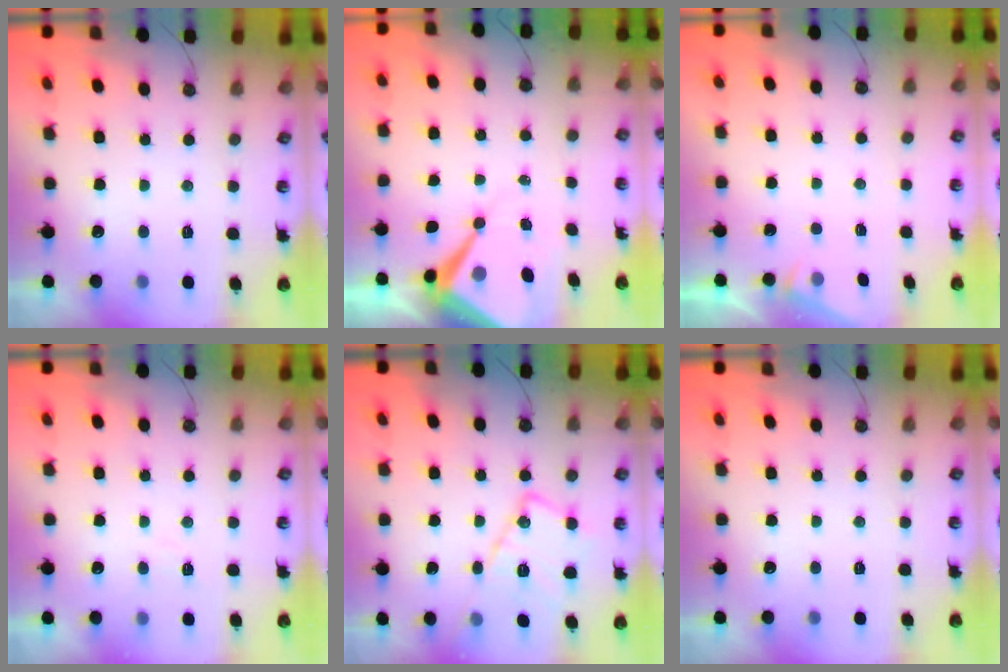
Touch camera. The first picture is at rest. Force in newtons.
{"total": 9.4, "press": 9.3, "slide": 0.8}
{"total": 3.6, "press": 3.5, "slide": 0.4}
{"total": 3.4, "press": 3.4, "slide": 0.6}
{"total": 15.8, "press": 15.8, "slide": 0.6}
{"total": 0.0}